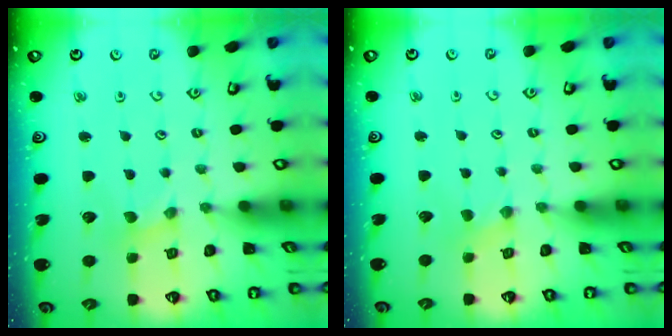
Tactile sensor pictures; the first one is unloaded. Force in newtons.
{"total": 0.8, "press": 0.8, "slide": 0.2}